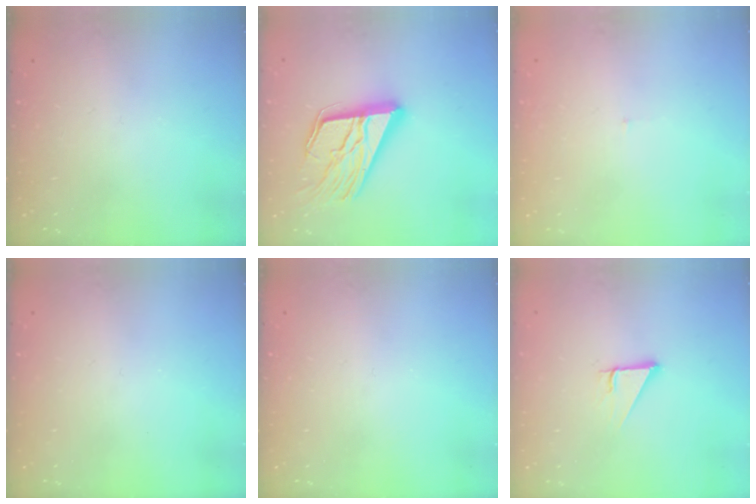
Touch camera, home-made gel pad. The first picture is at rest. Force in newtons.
{"total": 20.2, "press": 20.0, "slide": 2.6}
{"total": 3.0, "press": 3.0, "slide": 0.2}
{"total": 0.0}
{"total": 0.0}
{"total": 3.7, "press": 3.7, "slide": 0.2}